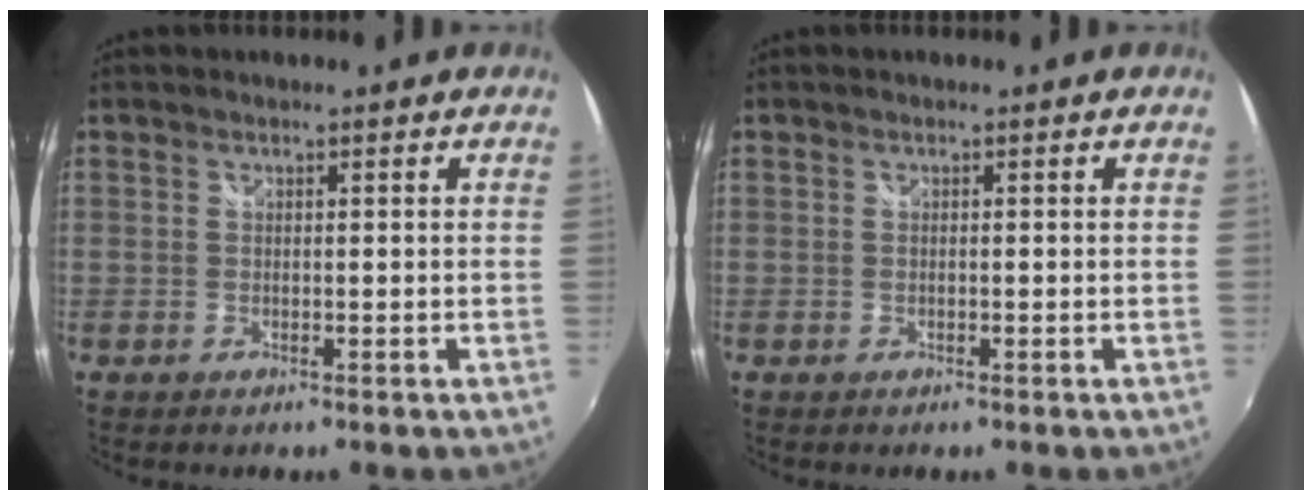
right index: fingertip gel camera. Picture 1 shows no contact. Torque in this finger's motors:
{"motor_torque": [-0.03, 0.02, 0.00, 0.01]}